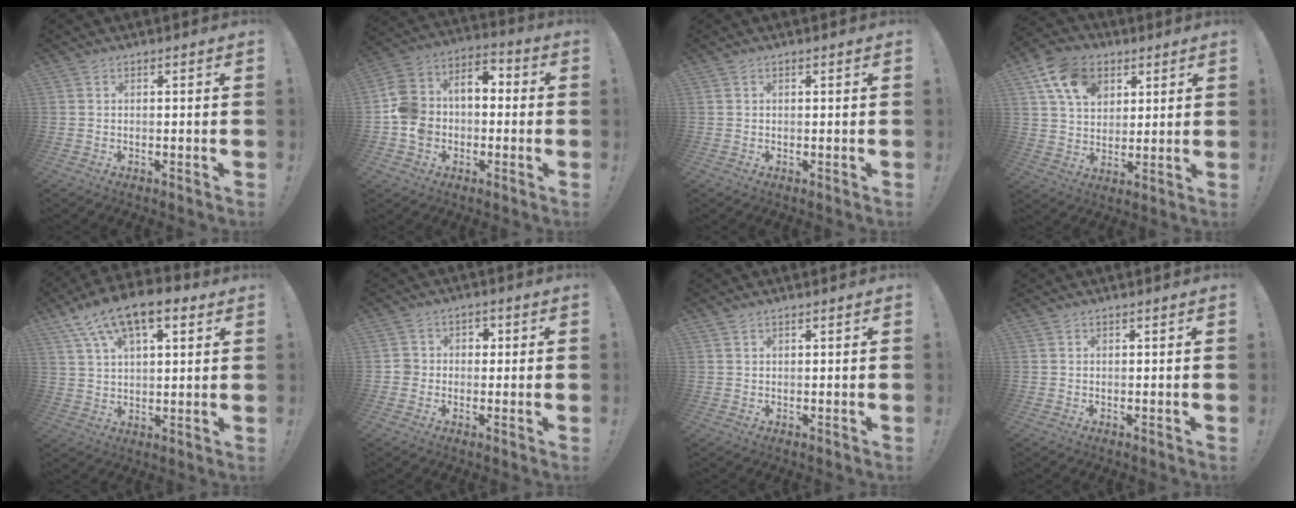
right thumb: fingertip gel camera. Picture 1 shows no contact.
{"total": 11.7, "force": [-2.1, 10.1, 5.5], "torque": [-0.112, 0.022, -0.031]}
{"total": 0.0}
{"total": 13.2, "force": [5.7, 9.5, 7.1], "torque": [-0.109, -0.013, 0.109]}
{"total": 13.9, "force": [8.0, 6.1, 9.6], "torque": [-0.163, -0.033, 0.142]}
{"total": 4.8, "force": [-0.7, 4.7, 0.9], "torque": [-0.007, 0.012, -0.014]}
{"total": 0.7, "force": [0.6, 0.2, 0.2], "torque": [-0.005, 0.001, 0.012]}
{"total": 0.0}